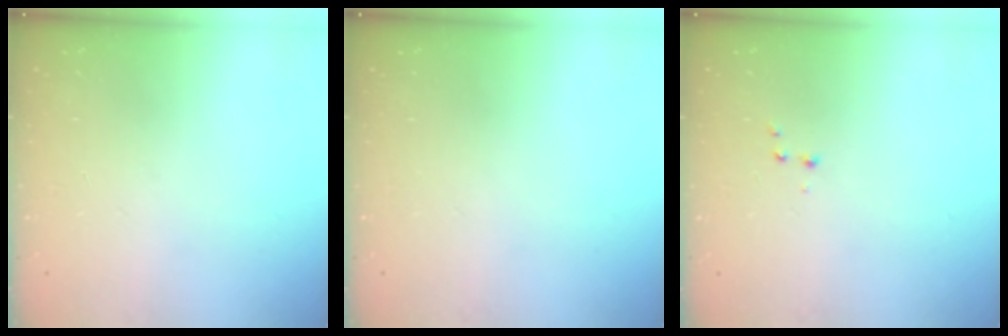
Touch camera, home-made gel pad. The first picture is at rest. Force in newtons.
{"total": 0.0}
{"total": 2.6, "press": 2.5, "slide": 0.6}